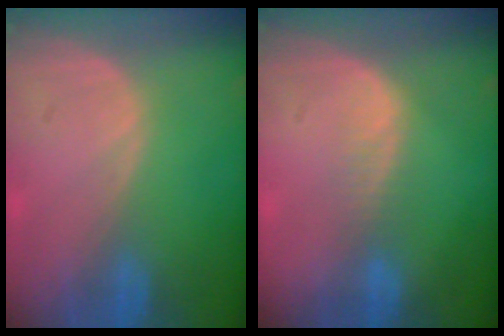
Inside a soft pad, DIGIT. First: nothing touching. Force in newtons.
{"total": 2.0, "press": 2.0, "slide": 0.1}